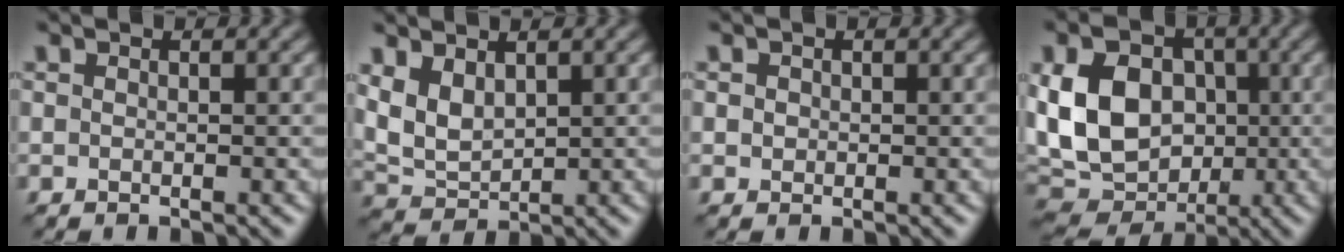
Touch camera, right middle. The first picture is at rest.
{"total": 3.8, "force": [1.5, 2.3, 2.6], "torque": [-0.066, -0.002, 0.035]}
{"total": 0.7, "force": [0.1, 0.6, 0.2], "torque": [-0.001, -0.001, 0.000]}
{"total": 10.6, "force": [0.2, 8.2, 6.8], "torque": [-0.145, -0.002, -0.005]}